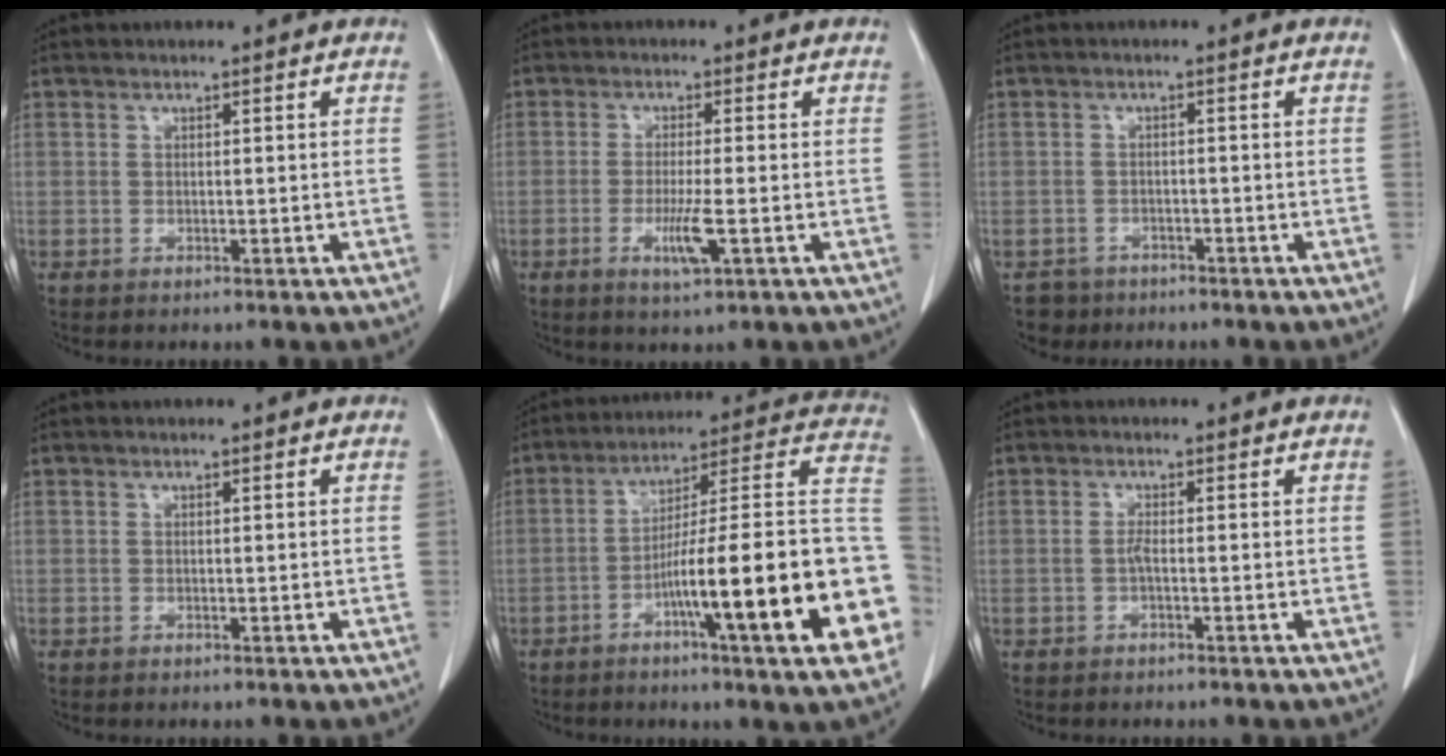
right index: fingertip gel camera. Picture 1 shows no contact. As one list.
[{"total": 4.8, "force": [-1.6, 0.2, 4.5], "torque": [-0.087, -0.011, -0.027]}, {"total": 2.9, "force": [-2.2, 1.8, -0.6], "torque": [0.006, 0.006, -0.036]}, {"total": 0.0}, {"total": 24.6, "force": [-7.0, 1.5, 23.5], "torque": [-0.247, 0.016, -0.105]}, {"total": 1.0, "force": [-0.3, 0.0, 1.0], "torque": [-0.019, 0.001, -0.008]}]